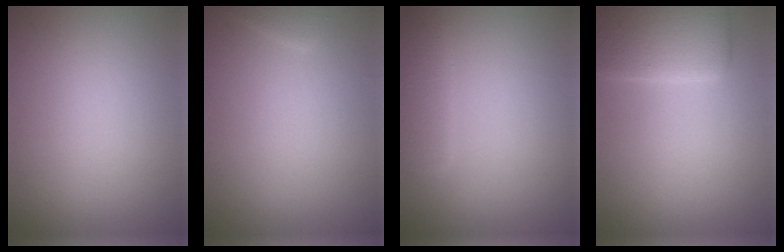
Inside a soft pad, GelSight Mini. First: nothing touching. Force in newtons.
{"total": 0.9, "press": 0.9, "slide": 0.0}
{"total": 2.5, "press": 2.5, "slide": 0.1}
{"total": 4.9, "press": 4.9, "slide": 0.3}